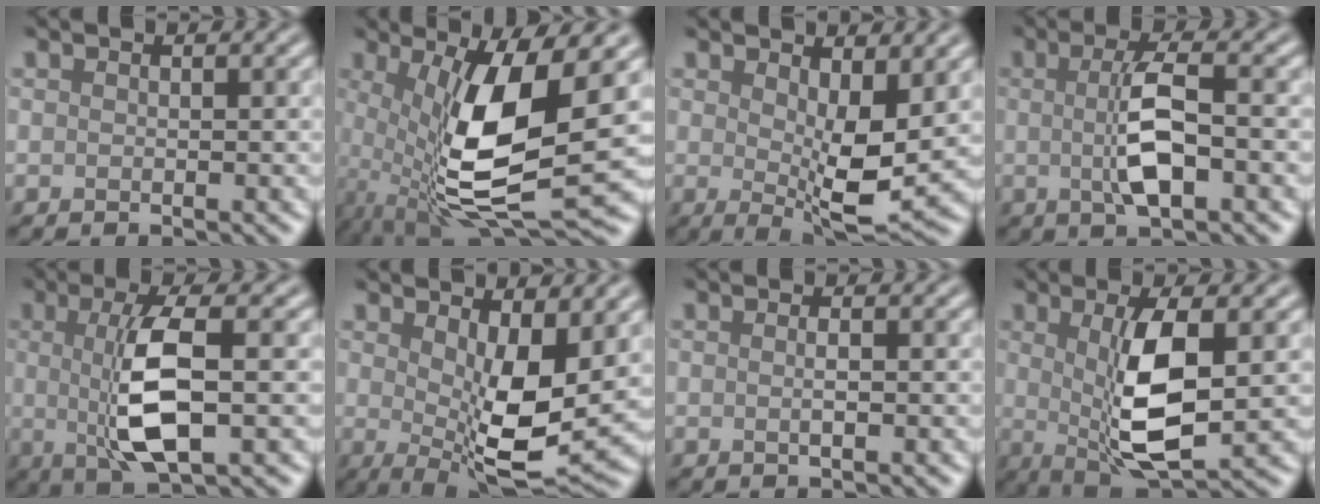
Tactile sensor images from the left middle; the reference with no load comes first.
{"total": 10.8, "force": [0.3, 3.2, 10.3], "torque": [-0.192, -0.016, 0.011]}
{"total": 6.0, "force": [0.9, 1.9, 5.6], "torque": [-0.096, -0.015, 0.022]}
{"total": 4.5, "force": [-0.5, 1.1, 4.4], "torque": [-0.088, -0.001, -0.008]}
{"total": 6.5, "force": [-0.3, 1.7, 6.2], "torque": [-0.118, -0.007, -0.003]}
{"total": 8.6, "force": [0.7, 2.9, 8.0], "torque": [-0.133, -0.018, 0.017]}
{"total": 1.0, "force": [-0.3, 0.2, 1.0], "torque": [-0.014, -0.003, -0.005]}
{"total": 7.2, "force": [0.2, 2.2, 6.8], "torque": [-0.125, -0.011, 0.009]}